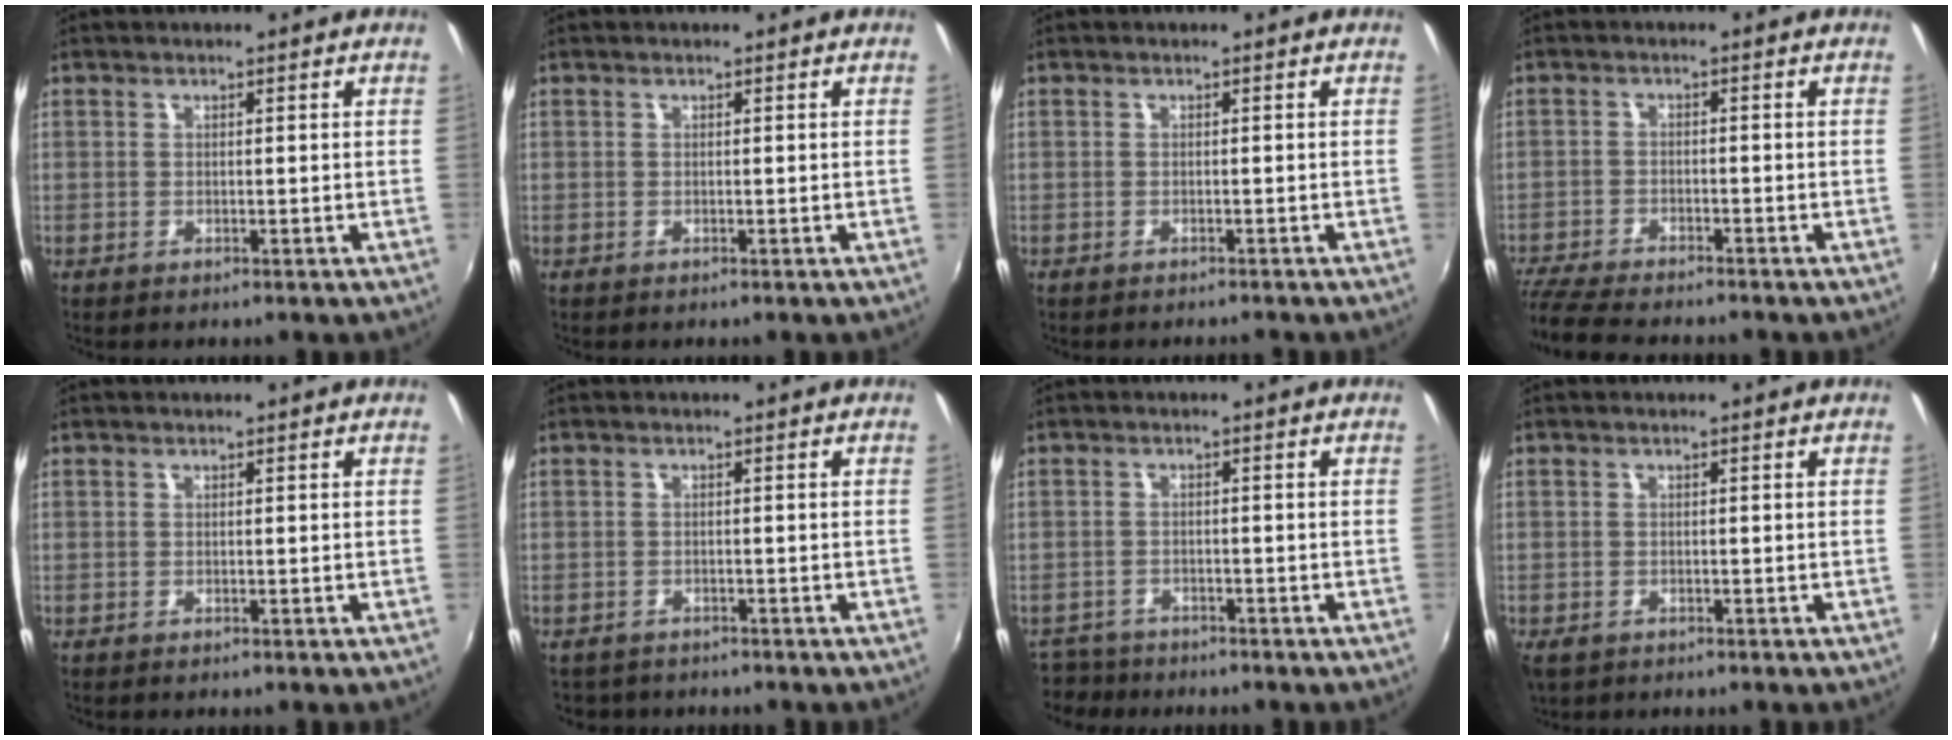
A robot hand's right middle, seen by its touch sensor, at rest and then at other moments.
{"total": 0.0}
{"total": 1.2, "force": [-1.2, 0.3, 0.2], "torque": [-0.008, -0.006, -0.016]}
{"total": 9.9, "force": [-8.9, 1.7, 4.1], "torque": [-0.113, -0.030, -0.158]}
{"total": 0.0}
{"total": 2.5, "force": [-2.1, 1.4, 0.3], "torque": [-0.013, -0.006, -0.032]}
{"total": 5.3, "force": [-4.7, 2.4, 0.5], "torque": [-0.029, -0.005, -0.083]}
{"total": 2.7, "force": [-1.5, 1.8, 1.3], "torque": [-0.028, -0.011, -0.024]}